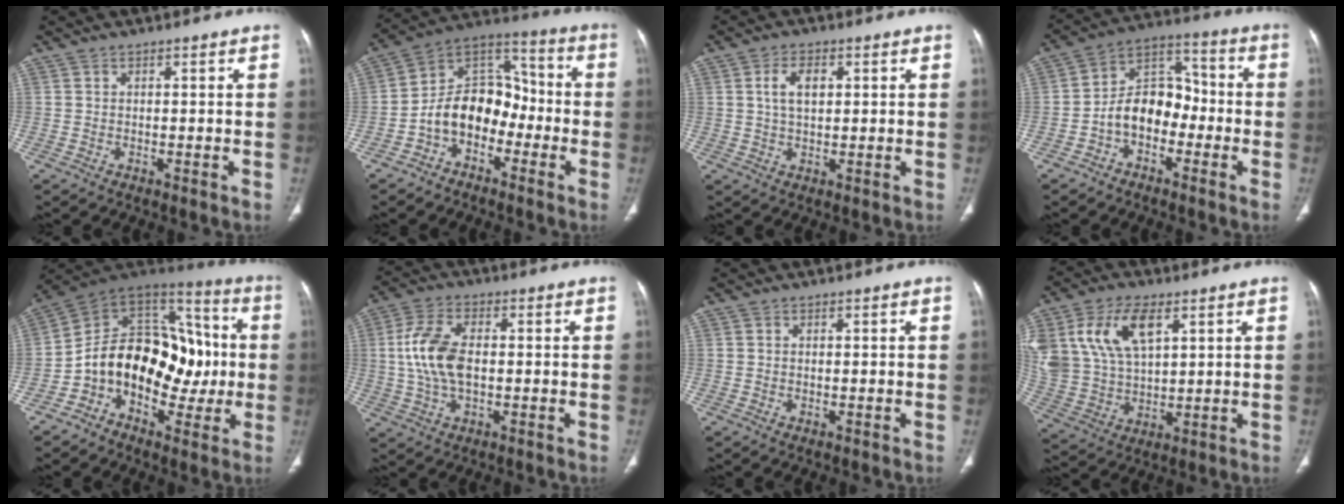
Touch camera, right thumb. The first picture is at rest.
{"total": 12.9, "force": [-4.5, 9.2, 7.8], "torque": [-0.103, 0.073, -0.092]}
{"total": 4.7, "force": [1.2, 2.7, 3.7], "torque": [-0.068, 0.001, 0.022]}
{"total": 10.7, "force": [-3.3, 7.6, 6.8], "torque": [-0.089, 0.050, -0.070]}
{"total": 21.6, "force": [-2.7, 14.9, 15.4], "torque": [-0.198, 0.057, -0.046]}
{"total": 10.5, "force": [0.4, 5.8, 8.7], "torque": [-0.185, 0.008, 0.009]}
{"total": 0.0}
{"total": 16.5, "force": [6.9, 9.3, 11.8], "torque": [-0.233, -0.013, 0.143]}